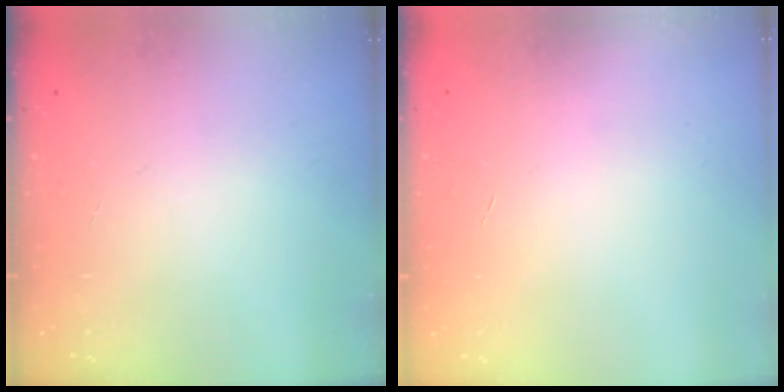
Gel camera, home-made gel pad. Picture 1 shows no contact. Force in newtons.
{"total": 0.0}